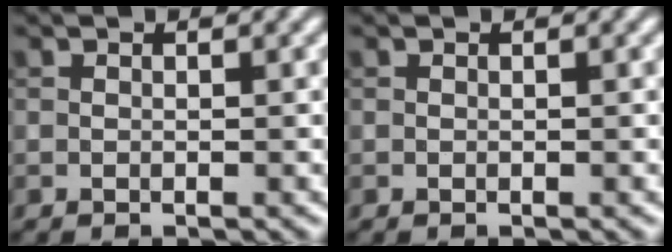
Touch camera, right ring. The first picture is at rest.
{"total": 0.0}